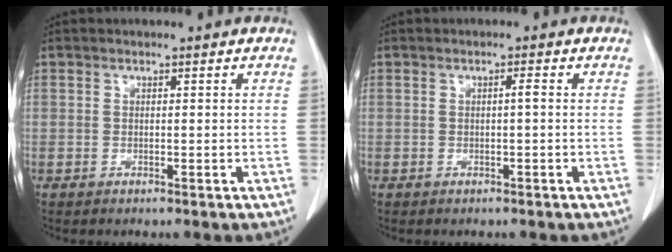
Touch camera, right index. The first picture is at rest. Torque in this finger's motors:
{"motor_torque": [0.13, -0.09, 0.10, 0.00]}